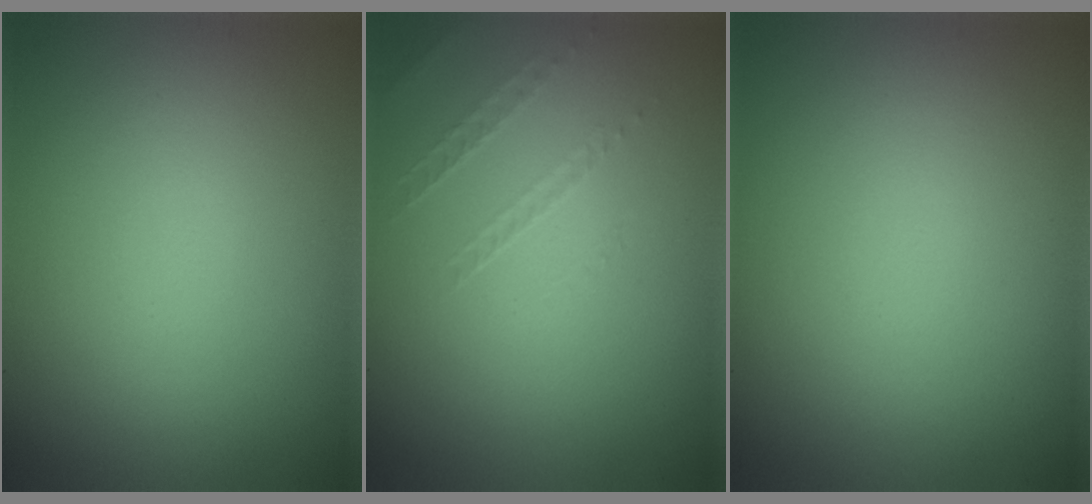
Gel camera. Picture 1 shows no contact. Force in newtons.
{"total": 0.9, "press": 0.1, "slide": 0.9}
{"total": 0.0}